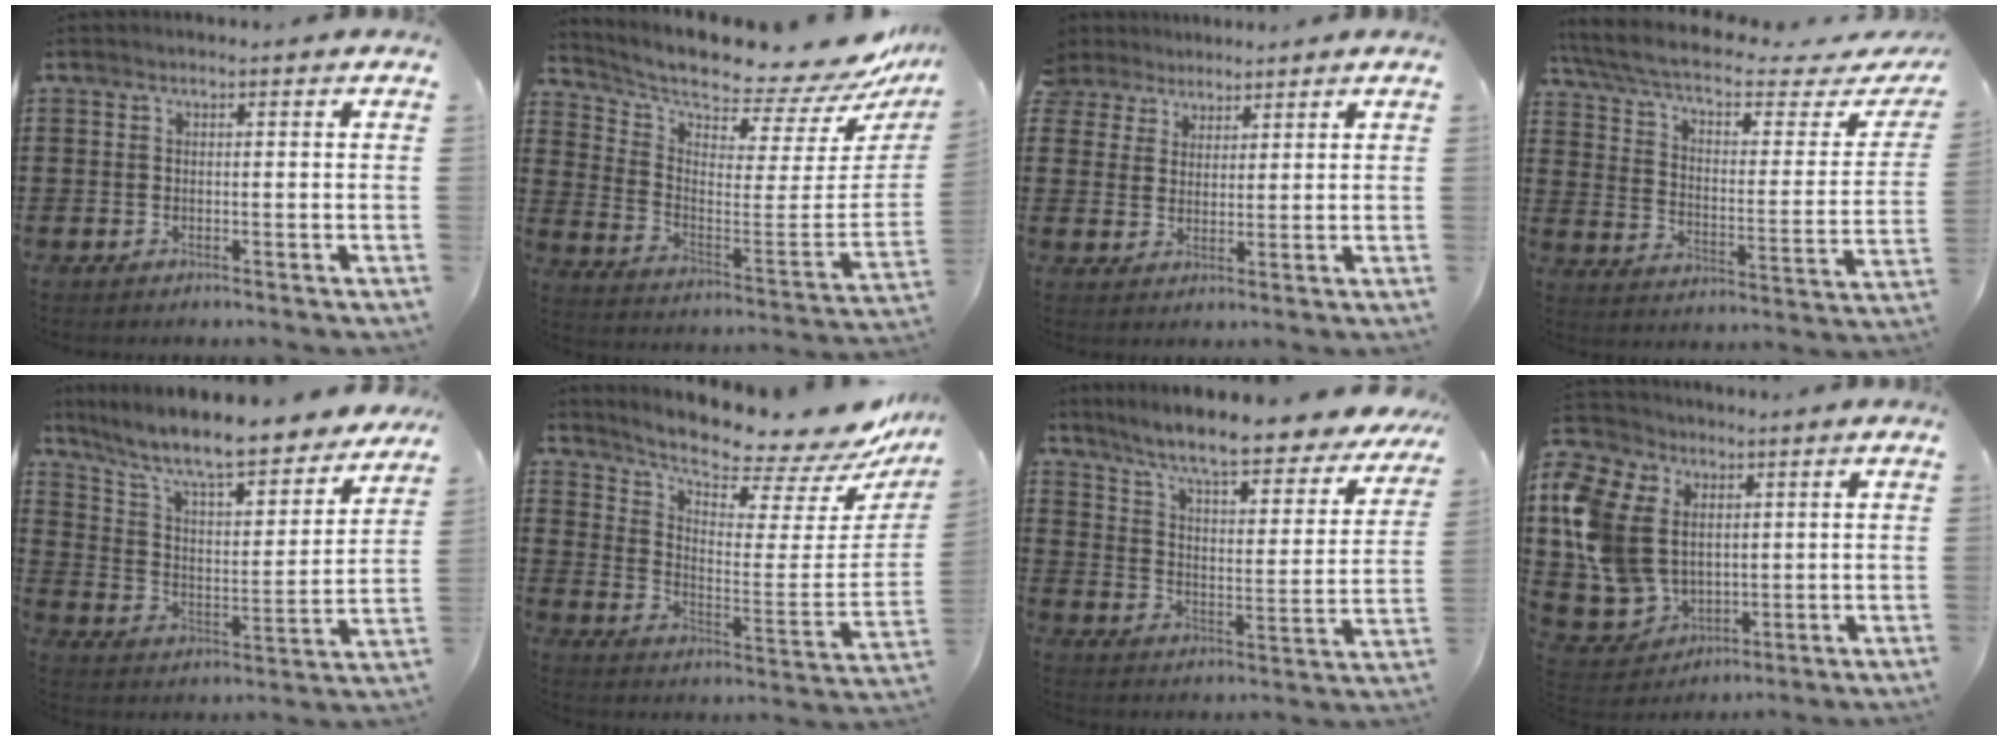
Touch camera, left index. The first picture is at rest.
{"total": 7.5, "force": [6.9, 0.1, 2.9], "torque": [-0.067, -0.089, 0.108]}
{"total": 3.7, "force": [2.9, 2.3, -0.2], "torque": [-0.014, 0.005, 0.053]}
{"total": 6.9, "force": [5.2, 1.1, 4.4], "torque": [-0.107, -0.038, 0.084]}
{"total": 9.3, "force": [8.1, 0.7, 4.5], "torque": [-0.122, -0.058, 0.134]}
{"total": 8.0, "force": [7.3, 0.8, 3.2], "torque": [-0.083, -0.072, 0.119]}
{"total": 8.0, "force": [6.8, -0.1, 4.1], "torque": [-0.106, -0.048, 0.109]}
{"total": 13.4, "force": [2.7, 10.4, 8.0], "torque": [-0.239, 0.000, 0.047]}